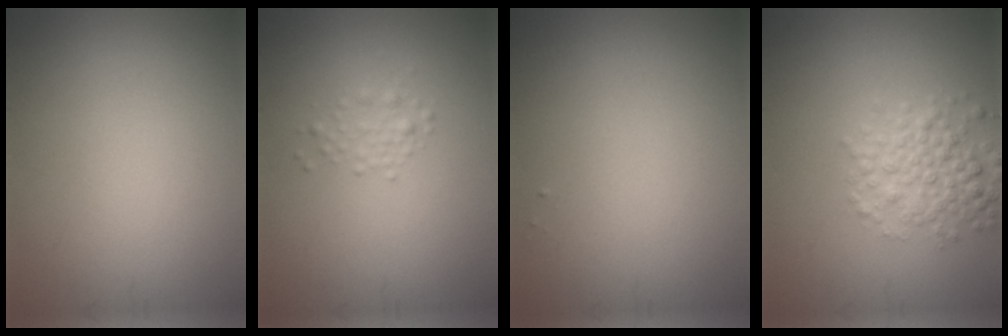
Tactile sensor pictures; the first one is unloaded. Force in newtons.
{"total": 1.4, "press": 1.4, "slide": 0.1}
{"total": 0.0}
{"total": 3.8, "press": 3.8, "slide": 0.1}